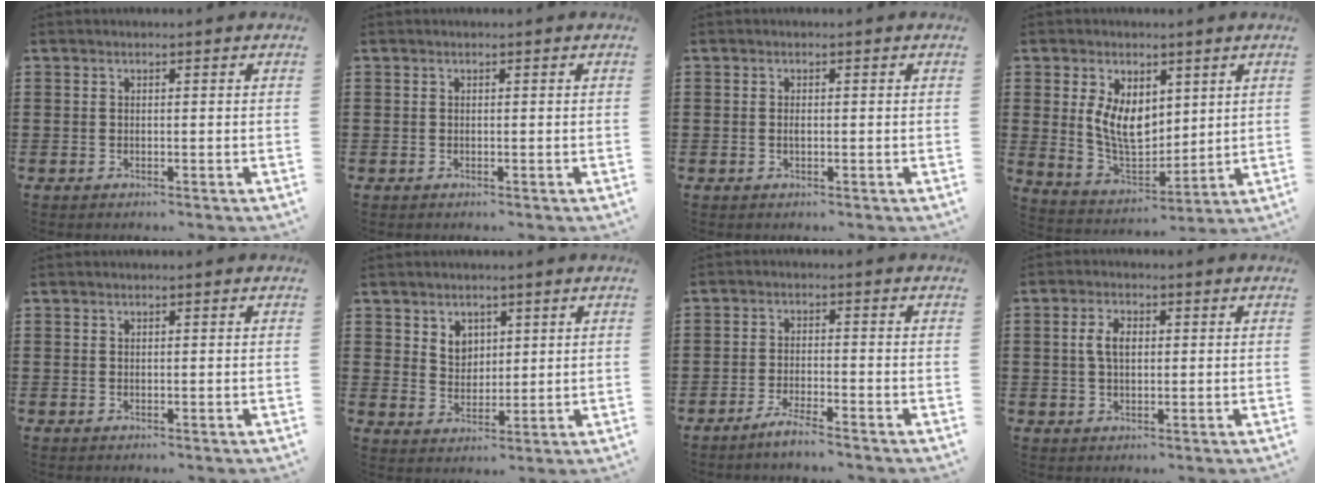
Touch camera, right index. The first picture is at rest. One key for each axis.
{"total": 0.0}
{"total": 1.0, "fx": -0.1, "fy": 0.4, "fz": 0.9, "tx": -0.019, "ty": 0.000, "tz": -0.002}
{"total": 7.8, "fx": 2.5, "fy": 5.1, "fz": 5.3, "tx": -0.107, "ty": -0.002, "tz": 0.045}
{"total": 0.0}
{"total": 3.9, "fx": 2.6, "fy": 2.8, "fz": 0.8, "tx": -0.028, "ty": 0.007, "tz": 0.049}
{"total": 3.0, "fx": -2.8, "fy": -0.2, "fz": 1.3, "tx": -0.029, "ty": 0.000, "tz": -0.054}
{"total": 3.8, "fx": 0.5, "fy": 2.1, "fz": 3.2, "tx": -0.074, "ty": 0.008, "tz": 0.004}